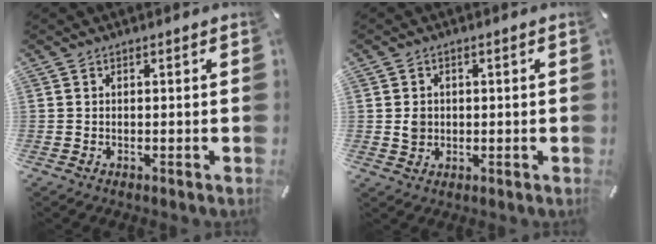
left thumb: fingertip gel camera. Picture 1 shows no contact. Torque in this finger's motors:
{"motor_torque": [0.25, -0.32, 0.16, -0.16, 0.01]}